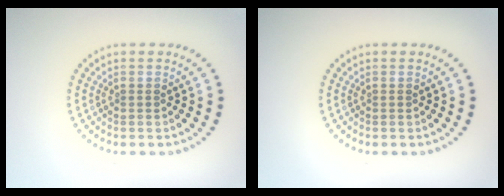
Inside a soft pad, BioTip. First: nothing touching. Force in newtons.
{"total": 0.0}